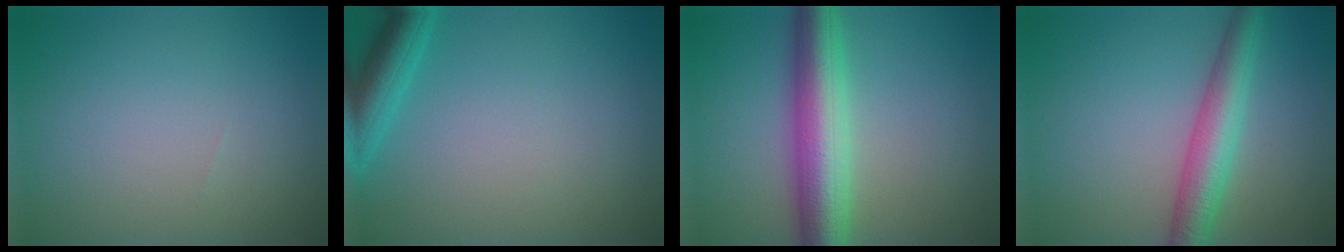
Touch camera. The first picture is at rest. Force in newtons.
{"total": 3.5, "press": 3.5, "slide": 0.2}
{"total": 7.5, "press": 7.5, "slide": 0.1}
{"total": 4.8, "press": 4.8, "slide": 0.0}